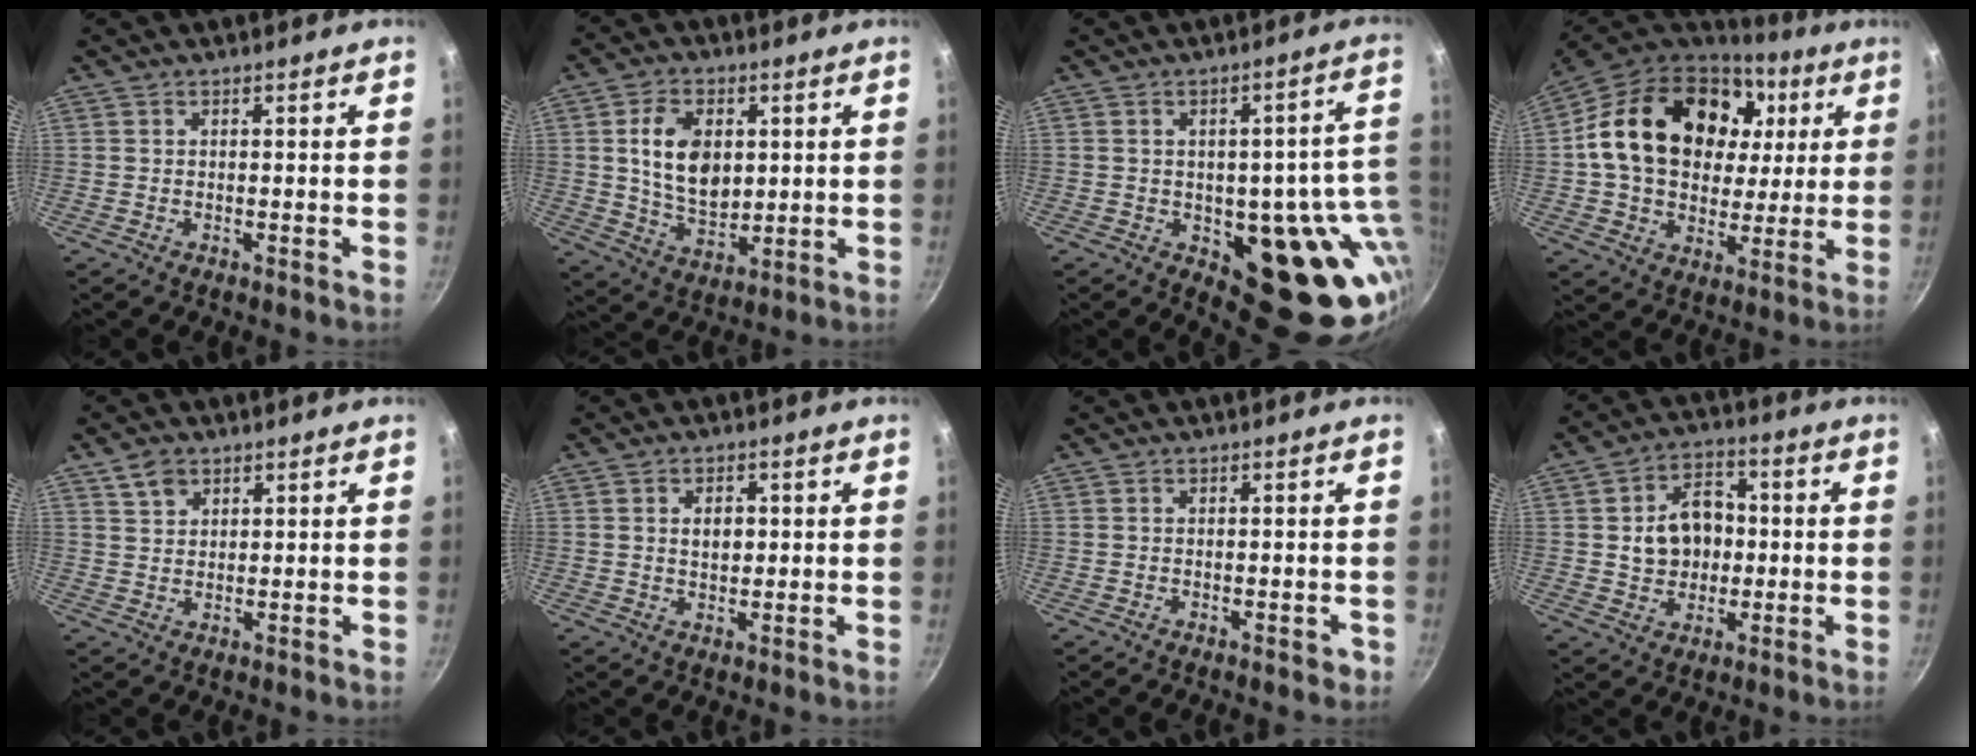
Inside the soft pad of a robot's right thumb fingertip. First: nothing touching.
{"total": 11.6, "force": [2.2, 7.8, 8.4], "torque": [-0.127, -0.015, 0.046]}
{"total": 20.9, "force": [-2.3, 11.4, 17.3], "torque": [-0.125, -0.014, -0.016]}
{"total": 25.9, "force": [6.4, 18.7, 16.8], "torque": [-0.276, 0.012, 0.111]}
{"total": 3.8, "force": [2.3, 2.6, 1.6], "torque": [-0.018, -0.003, 0.046]}
{"total": 3.9, "force": [0.7, 2.7, 2.8], "torque": [-0.031, 0.000, 0.011]}
{"total": 1.6, "force": [-0.9, 0.7, 1.2], "torque": [-0.011, 0.006, -0.008]}
{"total": 10.6, "force": [0.3, 8.3, 6.6], "torque": [-0.076, 0.014, 0.005]}